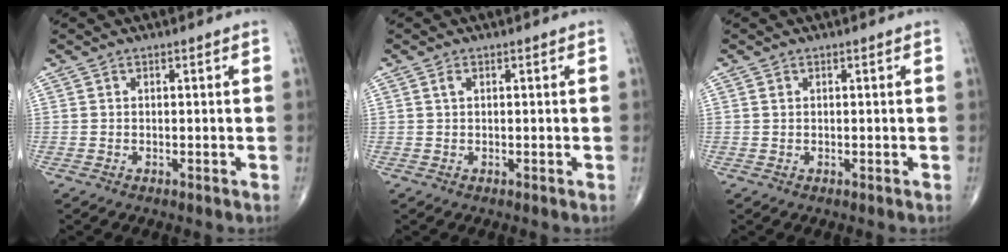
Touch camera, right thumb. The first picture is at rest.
{"total": 1.3, "force": [0.5, 0.7, 1.0], "torque": [-0.019, 0.005, 0.010]}
{"total": 0.5, "force": [0.2, 0.4, 0.3], "torque": [-0.003, 0.002, 0.005]}